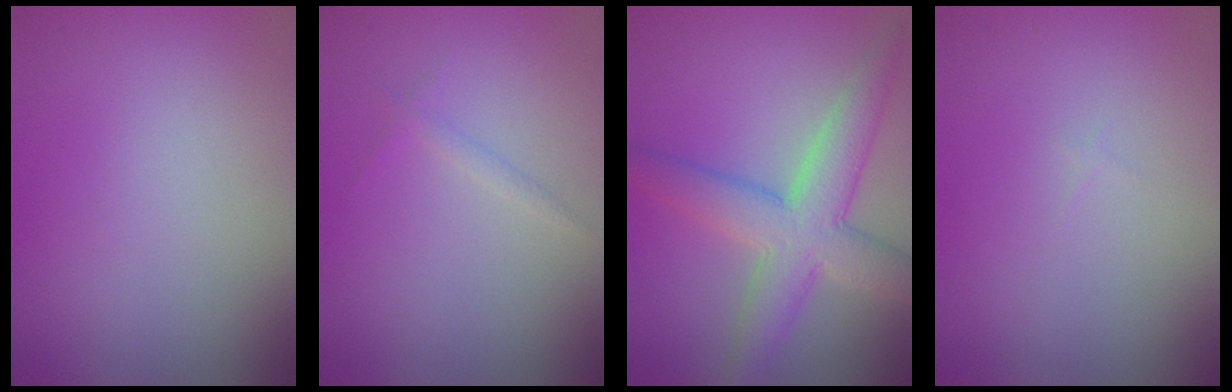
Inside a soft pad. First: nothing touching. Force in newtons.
{"total": 0.8, "press": 0.8, "slide": 0.1}
{"total": 7.1, "press": 7.1, "slide": 0.2}
{"total": 0.0}